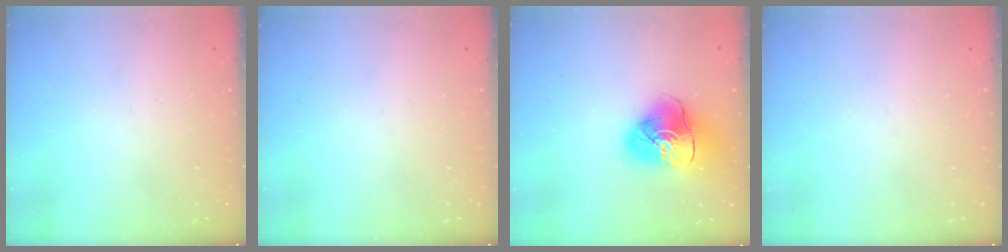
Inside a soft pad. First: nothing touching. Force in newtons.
{"total": 0.0}
{"total": 13.5, "press": 13.4, "slide": 1.9}
{"total": 0.0}